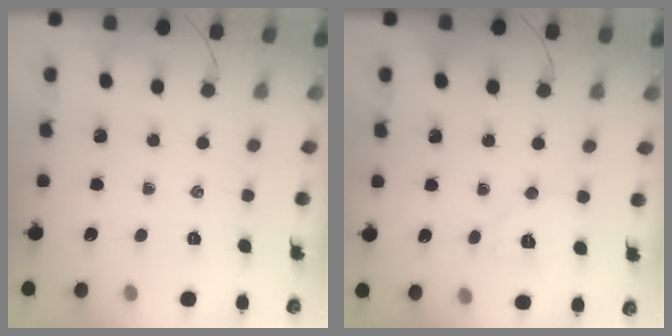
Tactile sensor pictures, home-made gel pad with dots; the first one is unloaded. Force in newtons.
{"total": 5.9, "press": 5.7, "slide": 1.3}